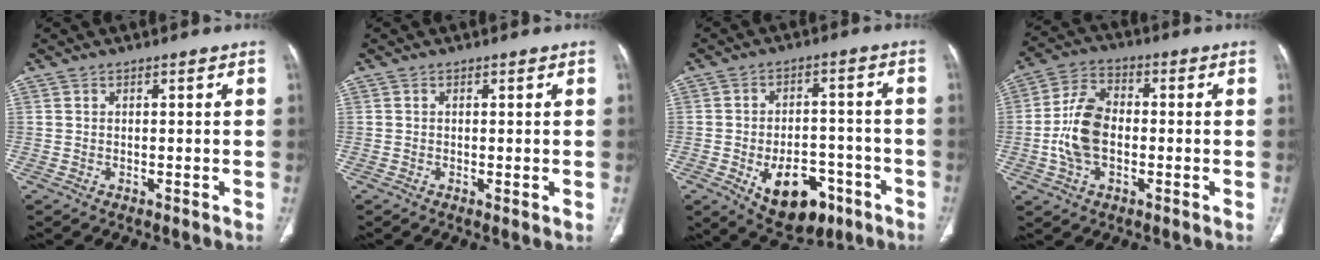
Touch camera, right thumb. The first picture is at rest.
{"total": 0.9, "force": [-0.1, 0.2, 0.9], "torque": [-0.020, -0.005, -0.003]}
{"total": 13.6, "force": [-6.0, 8.2, 9.1], "torque": [-0.104, 0.031, -0.077]}
{"total": 10.9, "force": [-1.3, 6.9, 8.3], "torque": [-0.161, 0.023, -0.031]}